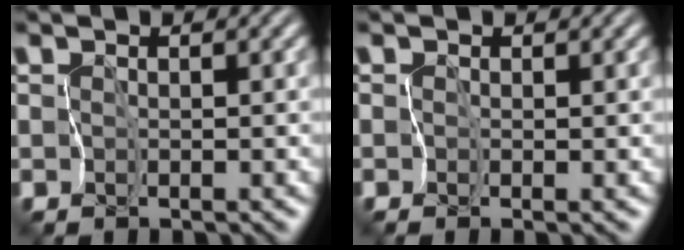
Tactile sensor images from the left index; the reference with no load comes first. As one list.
[{"total": 0.0}]